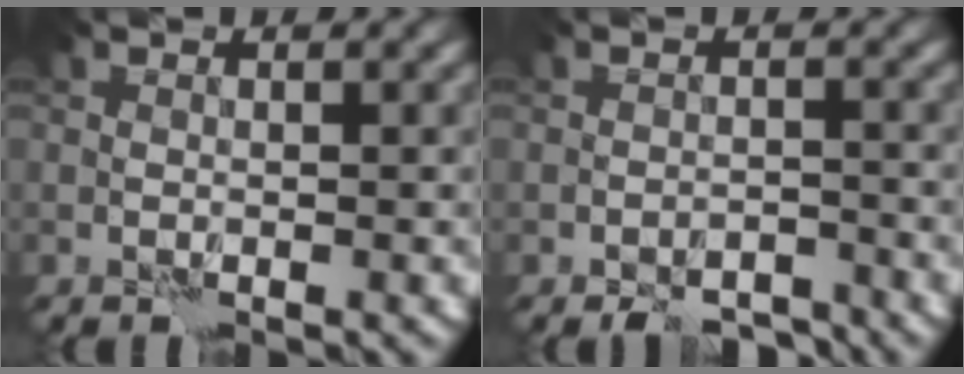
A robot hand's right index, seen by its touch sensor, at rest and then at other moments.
{"total": 3.8, "force": [-3.4, 1.3, 1.1], "torque": [-0.009, -0.002, -0.053]}